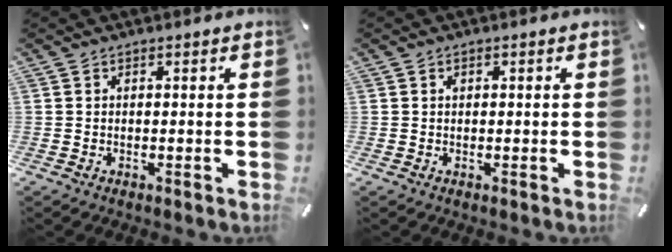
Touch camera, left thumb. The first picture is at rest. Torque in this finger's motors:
{"motor_torque": [0.24, 0.22, 0.14, -0.25, 0.03]}